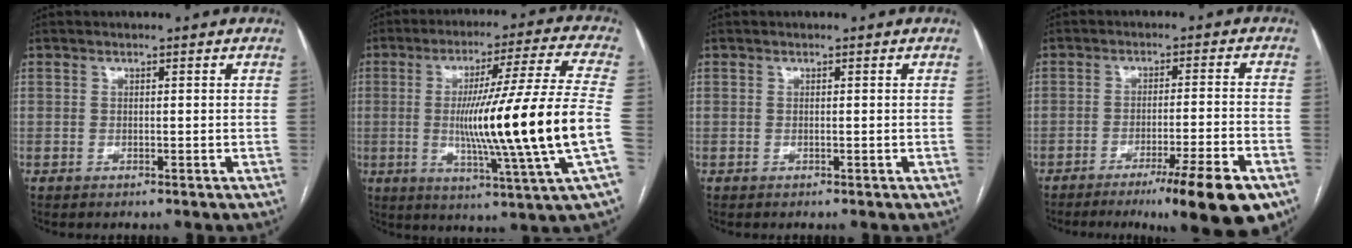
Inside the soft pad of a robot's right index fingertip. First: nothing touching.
{"total": 20.5, "force": [-2.6, -2.0, 20.3], "torque": [-0.315, -0.010, -0.053]}
{"total": 0.0}
{"total": 12.6, "force": [-8.1, -0.2, 9.7], "torque": [-0.110, -0.018, -0.121]}